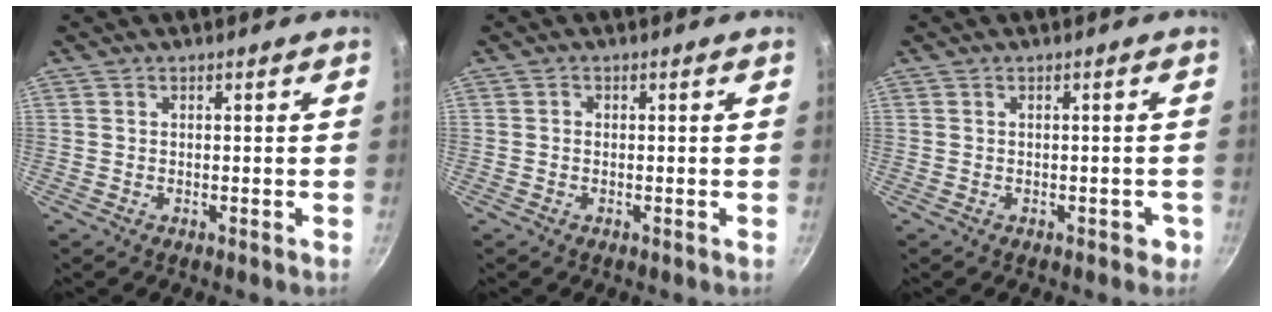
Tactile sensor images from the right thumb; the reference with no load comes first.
{"total": 0.5, "force": [-0.1, 0.5, 0.2], "torque": [-0.001, 0.003, -0.003]}
{"total": 1.8, "force": [-0.8, 1.2, 1.1], "torque": [0.002, 0.015, -0.001]}